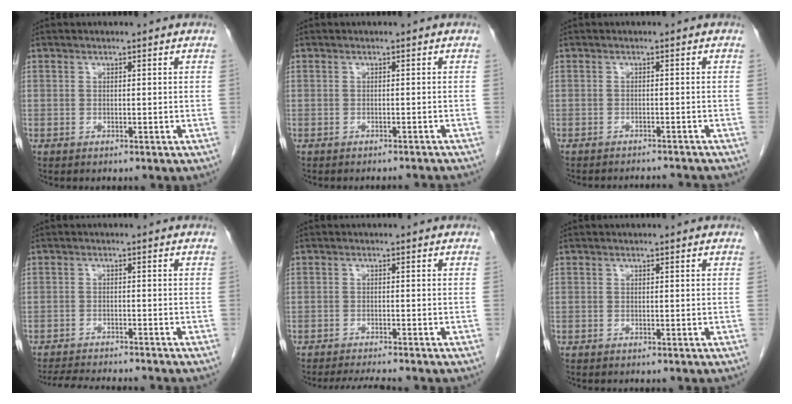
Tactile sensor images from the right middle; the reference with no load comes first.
{"total": 4.3, "force": [-4.2, 0.4, 0.8], "torque": [-0.010, -0.011, -0.044]}
{"total": 5.5, "force": [-5.4, 0.2, 0.9], "torque": [-0.008, -0.001, -0.068]}
{"total": 9.8, "force": [-9.1, 0.5, 3.6], "torque": [-0.052, -0.012, -0.131]}
{"total": 5.1, "force": [-4.8, 0.0, 1.8], "torque": [-0.025, -0.013, -0.076]}
{"total": 0.0}